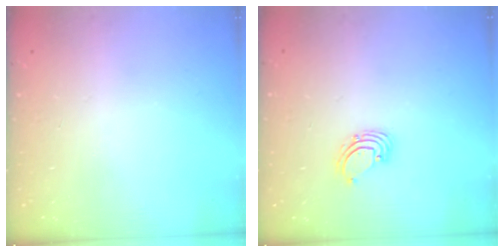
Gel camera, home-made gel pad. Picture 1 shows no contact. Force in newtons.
{"total": 2.3, "press": 2.3, "slide": 0.2}